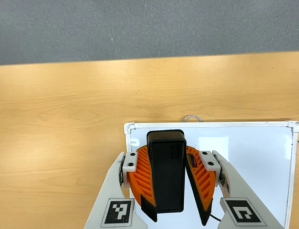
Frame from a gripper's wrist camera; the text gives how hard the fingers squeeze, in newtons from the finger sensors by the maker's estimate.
{"total": 10.3, "left": 10.2, "right": 10.4}